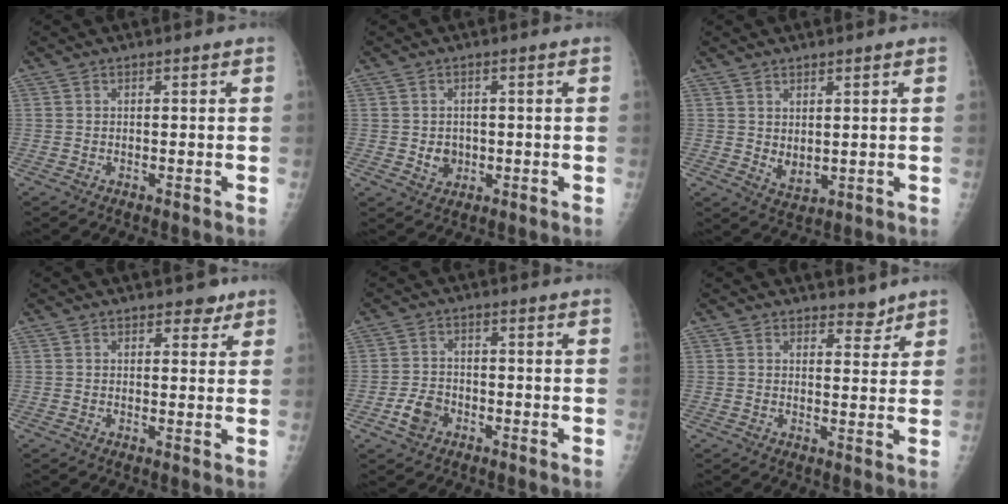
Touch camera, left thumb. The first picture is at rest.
{"total": 3.2, "force": [-0.3, 2.8, 1.5], "torque": [-0.007, 0.001, 0.003]}
{"total": 3.8, "force": [1.3, 2.1, 2.9], "torque": [-0.042, -0.020, 0.032]}
{"total": 2.9, "force": [2.1, 1.6, 1.2], "torque": [0.004, -0.009, 0.025]}
{"total": 4.6, "force": [-2.1, 3.4, 2.3], "torque": [-0.035, 0.014, -0.038]}
{"total": 3.3, "force": [2.8, 1.4, 0.9], "torque": [0.007, -0.021, 0.040]}